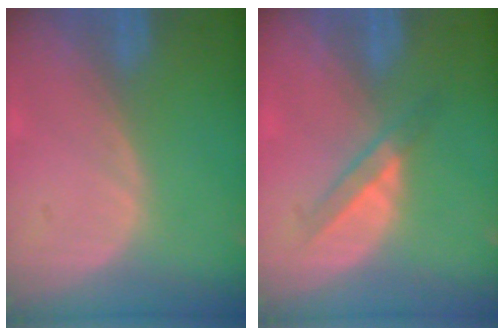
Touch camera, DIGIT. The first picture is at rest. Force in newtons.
{"total": 3.4, "press": 3.2, "slide": 1.1}